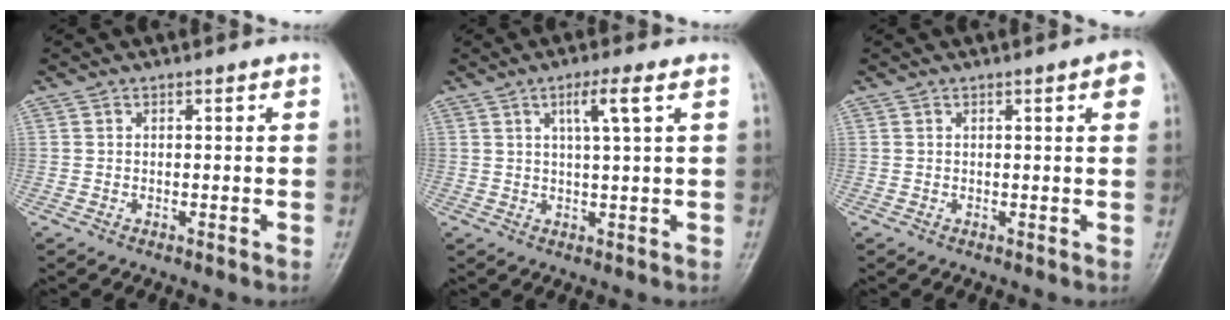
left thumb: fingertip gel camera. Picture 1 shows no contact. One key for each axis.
{"total": 4.6, "fx": 1.9, "fy": 0.0, "fz": 4.2, "tx": -0.081, "ty": -0.003, "tz": 0.037}
{"total": 2.9, "fx": 1.1, "fy": 0.6, "fz": 2.6, "tx": -0.028, "ty": 0.001, "tz": 0.010}